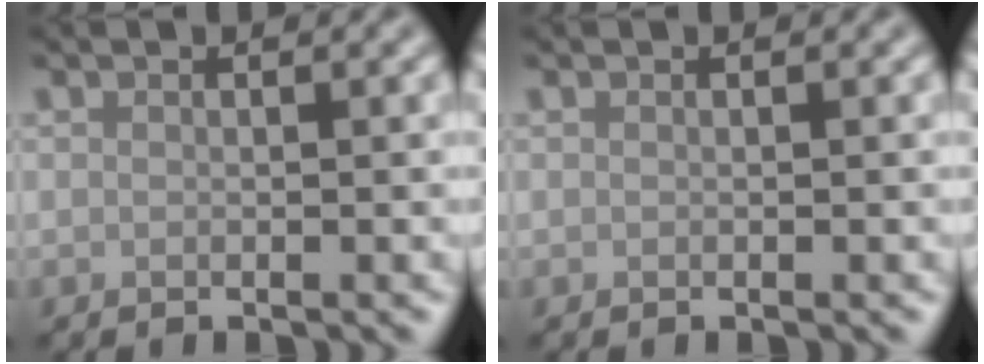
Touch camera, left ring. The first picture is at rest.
{"total": 0.0}